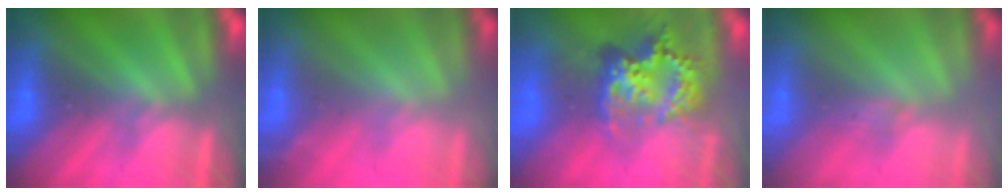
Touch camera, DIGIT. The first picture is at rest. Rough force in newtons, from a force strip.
{"total": 1.5}
{"total": 6.8}
{"total": 2.5}